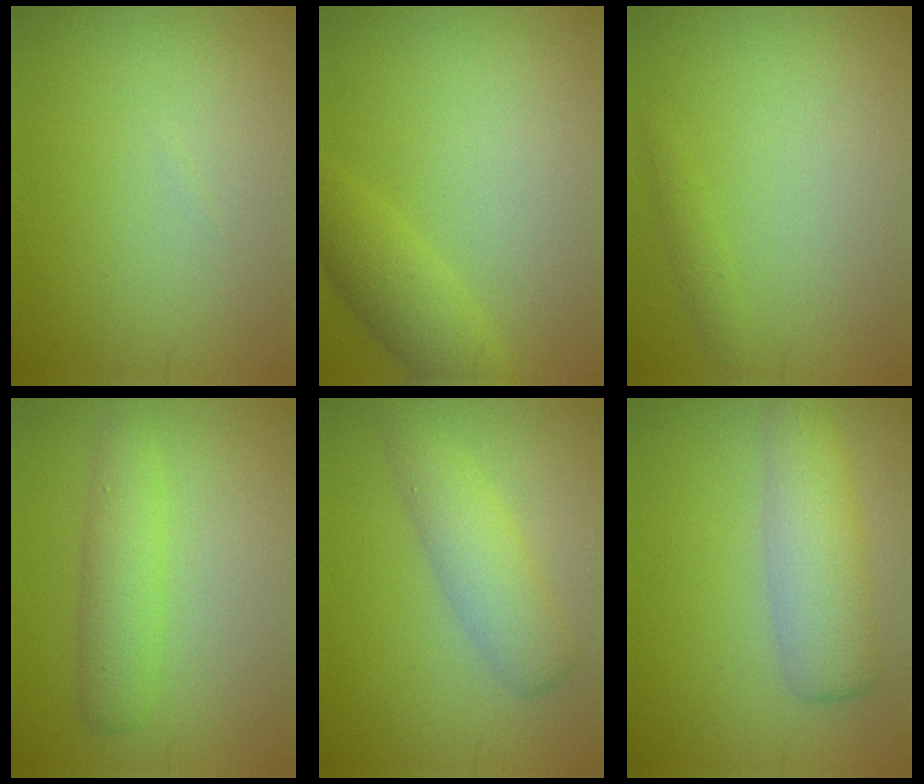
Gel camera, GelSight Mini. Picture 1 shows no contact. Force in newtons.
{"total": 3.0, "press": 3.0, "slide": 0.2}
{"total": 0.8, "press": 0.8, "slide": 0.2}
{"total": 2.9, "press": 2.9, "slide": 0.1}
{"total": 3.6, "press": 3.6, "slide": 0.1}
{"total": 4.5, "press": 4.5, "slide": 0.1}